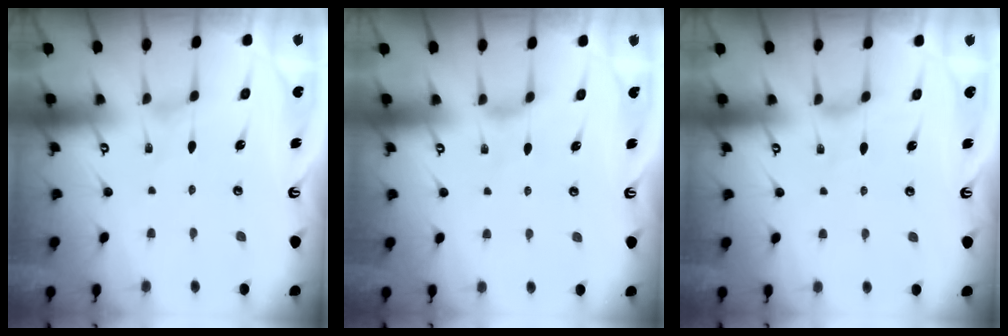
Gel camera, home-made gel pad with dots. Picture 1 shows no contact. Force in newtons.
{"total": 2.7, "press": 2.6, "slide": 0.6}
{"total": 2.0, "press": 2.0, "slide": 0.3}